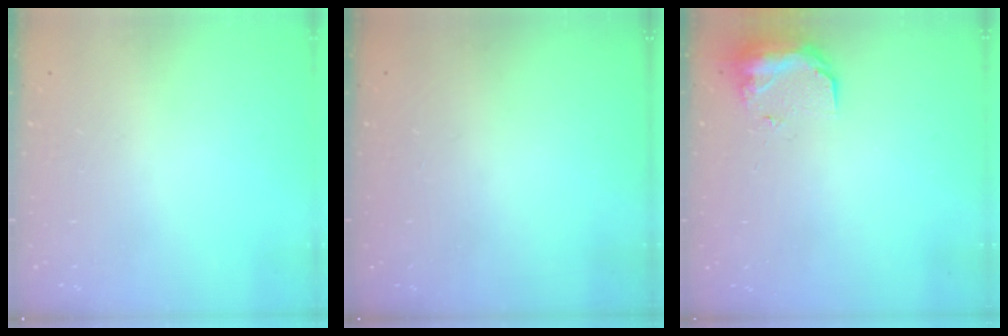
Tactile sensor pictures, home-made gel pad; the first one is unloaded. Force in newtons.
{"total": 0.0}
{"total": 9.9, "press": 9.4, "slide": 3.1}